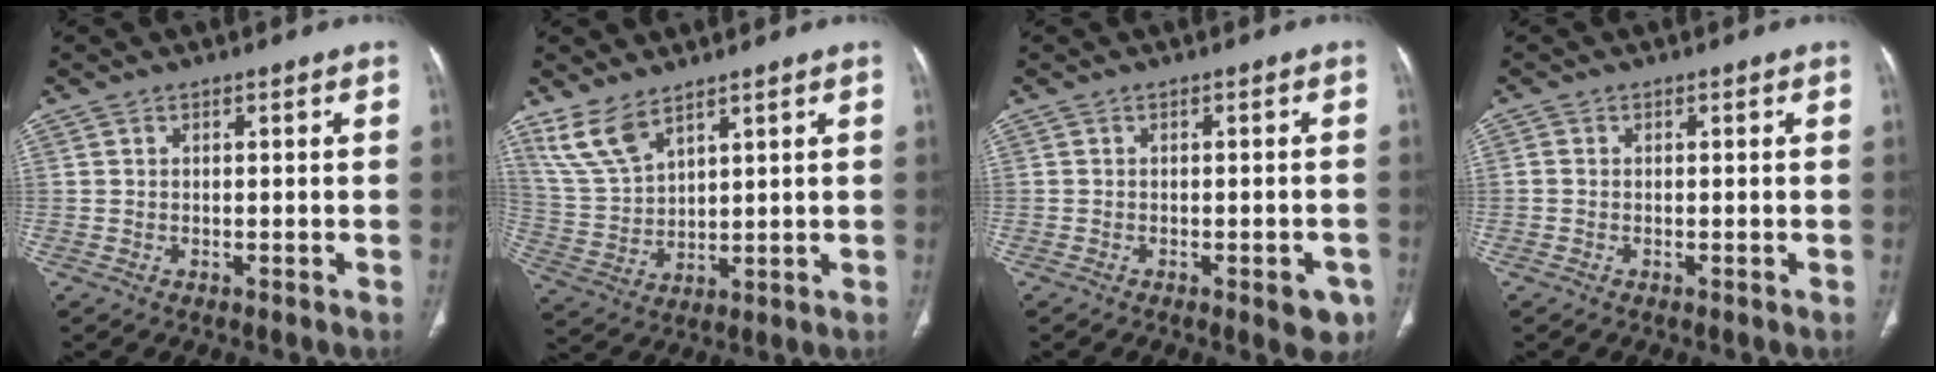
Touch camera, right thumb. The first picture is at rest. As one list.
[{"total": 8.1, "force": [6.0, 3.3, 4.4], "torque": [-0.086, -0.026, 0.137]}, {"total": 4.4, "force": [-2.3, 1.7, 3.4], "torque": [-0.020, 0.005, -0.023]}, {"total": 0.5, "force": [-0.2, 0.4, 0.3], "torque": [-0.006, 0.000, -0.006]}]